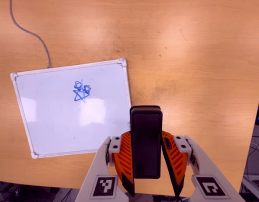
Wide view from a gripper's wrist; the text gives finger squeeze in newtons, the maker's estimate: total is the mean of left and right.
{"total": 5.8, "left": 4.6, "right": 7.1}